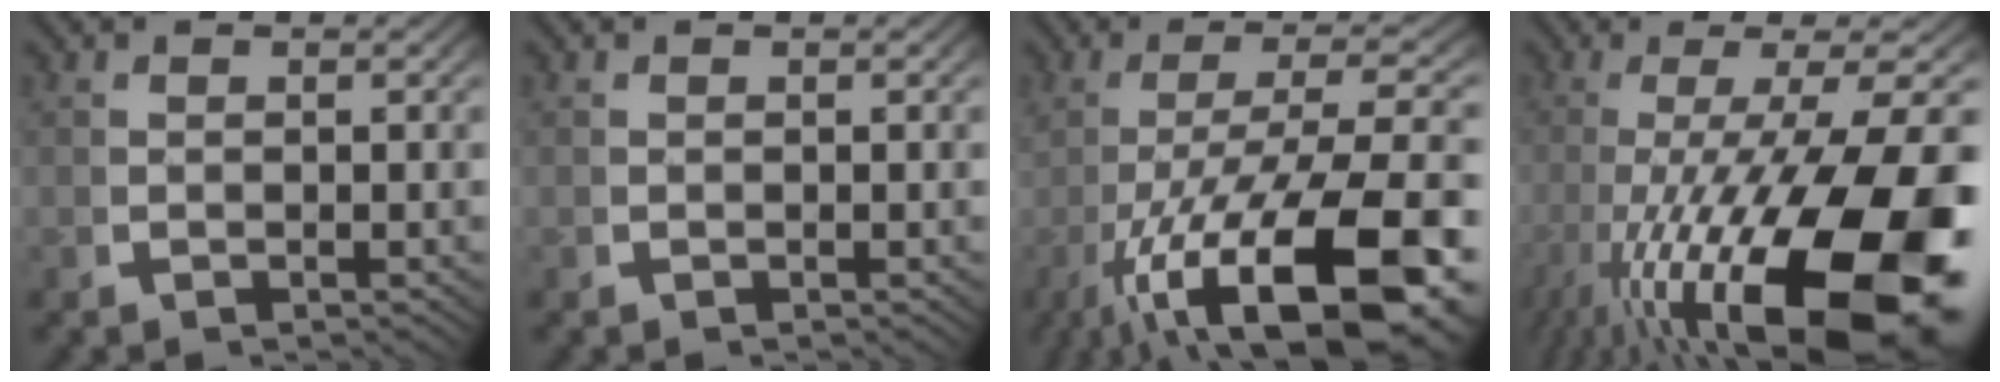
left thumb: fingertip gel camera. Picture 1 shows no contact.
{"total": 0.0}
{"total": 14.9, "force": [-4.5, 6.4, 12.6], "torque": [-0.232, -0.042, -0.036]}
{"total": 18.2, "force": [-4.7, 8.4, 15.5], "torque": [-0.283, -0.046, -0.027]}